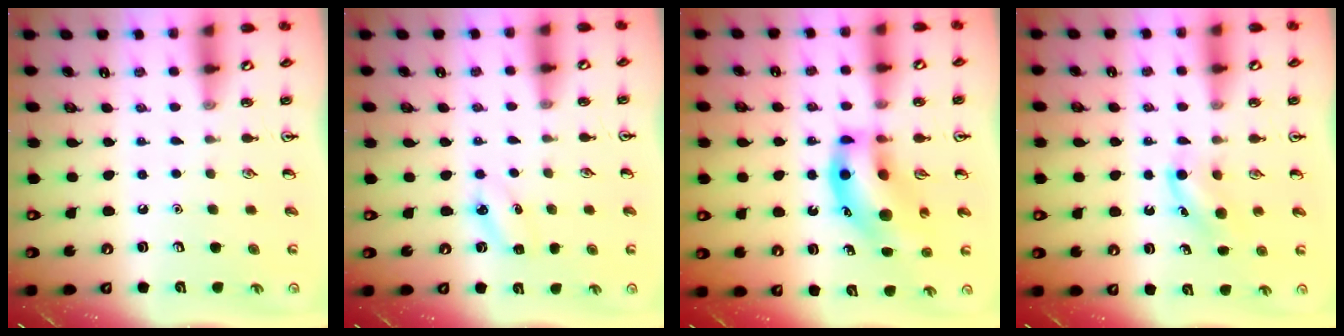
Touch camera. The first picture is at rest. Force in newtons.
{"total": 4.2, "press": 4.0, "slide": 1.2}
{"total": 16.3, "press": 15.9, "slide": 3.6}
{"total": 5.1, "press": 4.8, "slide": 1.5}